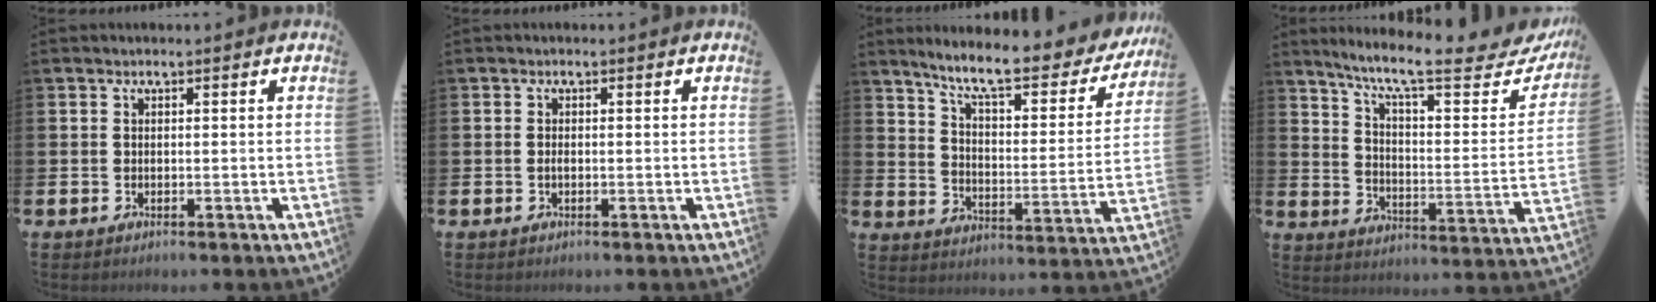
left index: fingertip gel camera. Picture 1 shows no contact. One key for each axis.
{"total": 0.5, "fx": -0.2, "fy": 0.2, "fz": 0.5, "tx": -0.018, "ty": 0.003, "tz": -0.002}
{"total": 8.6, "fx": 7.4, "fy": 1.5, "fz": 4.1, "tx": -0.109, "ty": -0.048, "tz": 0.121}
{"total": 10.3, "fx": 8.4, "fy": 1.5, "fz": 5.7, "tx": -0.122, "ty": -0.057, "tz": 0.130}